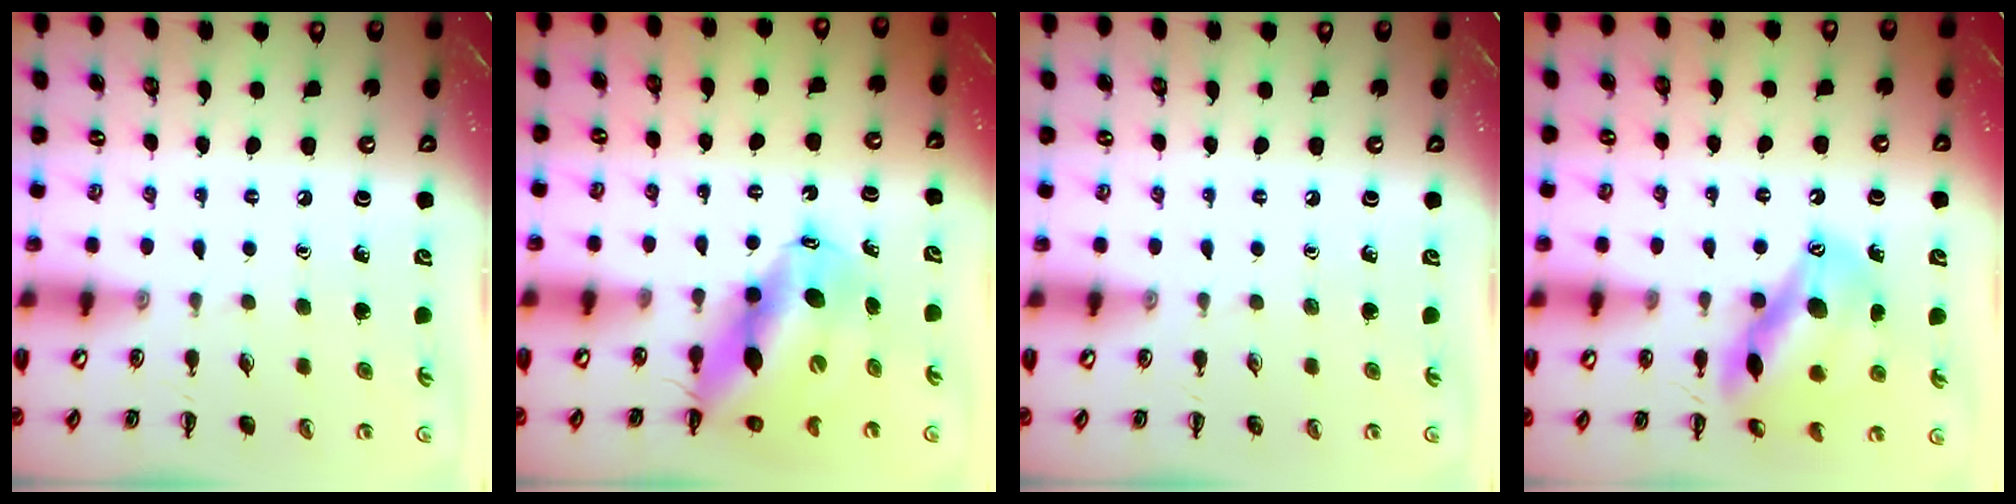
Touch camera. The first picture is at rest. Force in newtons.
{"total": 13.5, "press": 12.9, "slide": 3.7}
{"total": 0.0}
{"total": 14.1, "press": 13.6, "slide": 3.7}